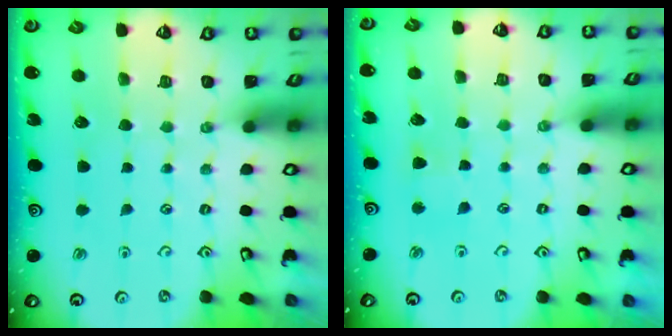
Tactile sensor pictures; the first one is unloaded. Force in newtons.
{"total": 2.5, "press": 2.5, "slide": 0.5}